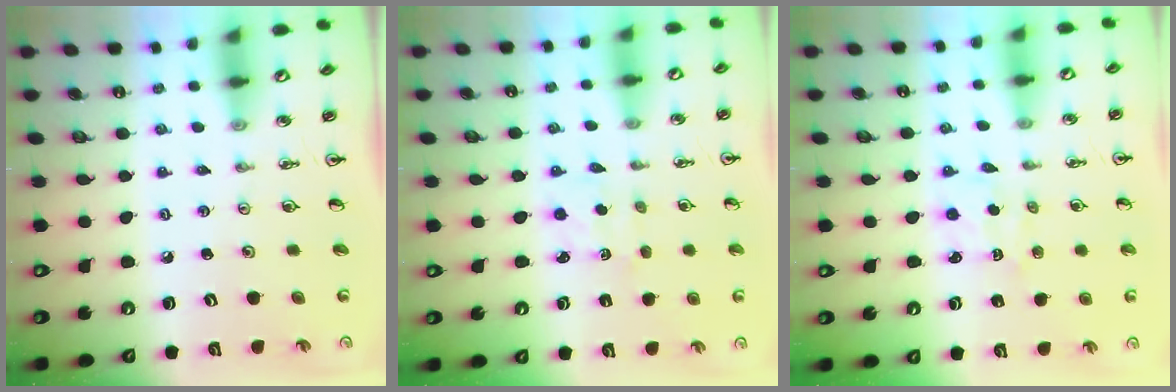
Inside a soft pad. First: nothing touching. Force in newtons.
{"total": 1.8, "press": 1.6, "slide": 0.7}
{"total": 2.8, "press": 2.8, "slide": 0.4}